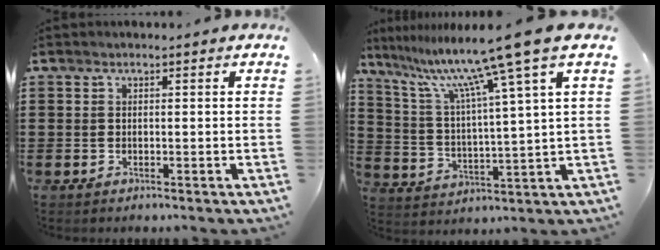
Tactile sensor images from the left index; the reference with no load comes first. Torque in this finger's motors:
{"motor_torque": [0.64, -1.03, 1.06, 0.21]}